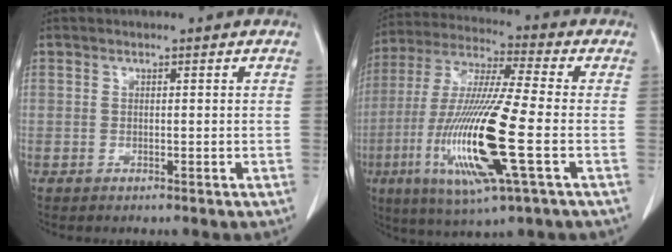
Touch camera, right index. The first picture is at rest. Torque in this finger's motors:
{"motor_torque": [2.14, 0.00, 1.05, 0.21]}